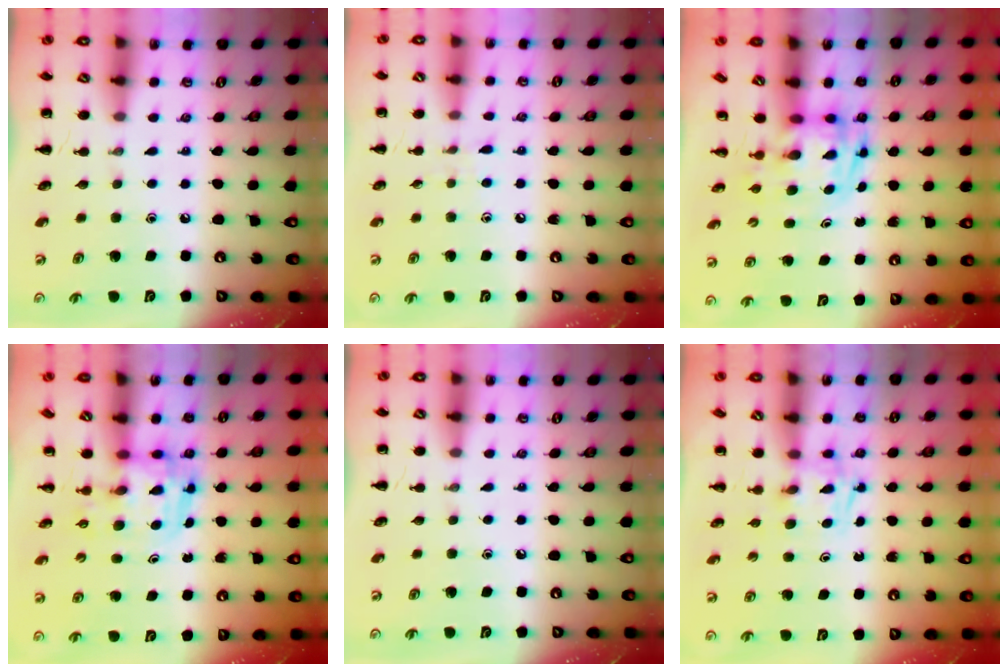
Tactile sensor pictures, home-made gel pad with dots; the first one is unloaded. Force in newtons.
{"total": 4.5, "press": 4.1, "slide": 1.8}
{"total": 2.8, "press": 2.7, "slide": 0.5}
{"total": 3.4, "press": 3.3, "slide": 0.6}
{"total": 0.0}
{"total": 2.5, "press": 2.3, "slide": 1.0}